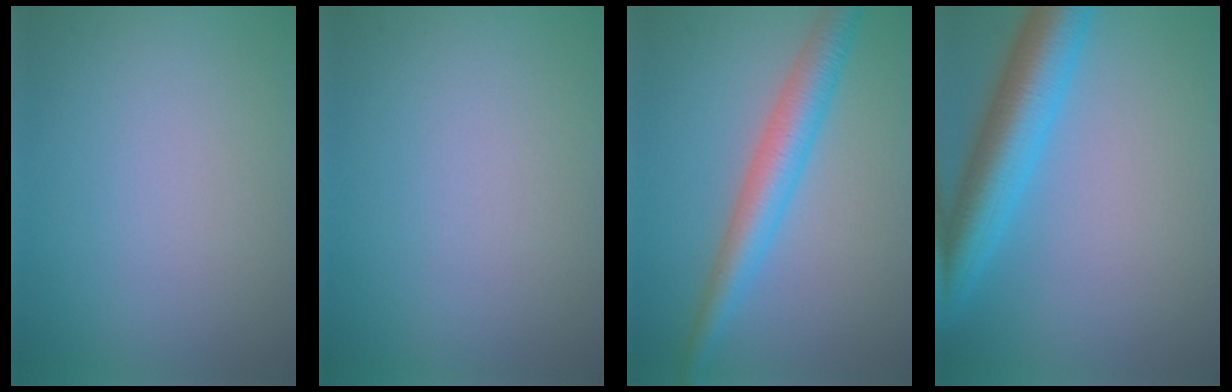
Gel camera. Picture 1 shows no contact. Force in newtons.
{"total": 0.0}
{"total": 4.7, "press": 4.7, "slide": 0.1}
{"total": 7.3, "press": 7.3, "slide": 0.4}